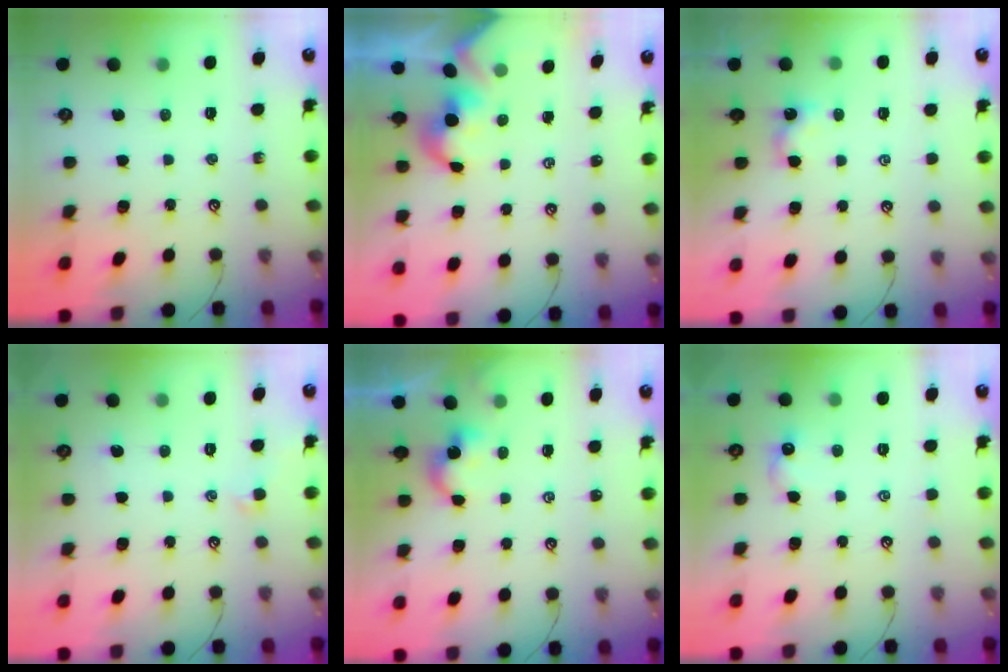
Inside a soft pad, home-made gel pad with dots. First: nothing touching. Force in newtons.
{"total": 2.0, "press": 2.0, "slide": 0.4}
{"total": 0.7, "press": 0.7, "slide": 0.3}
{"total": 0.0}
{"total": 0.9, "press": 0.8, "slide": 0.4}
{"total": 0.8, "press": 0.6, "slide": 0.5}